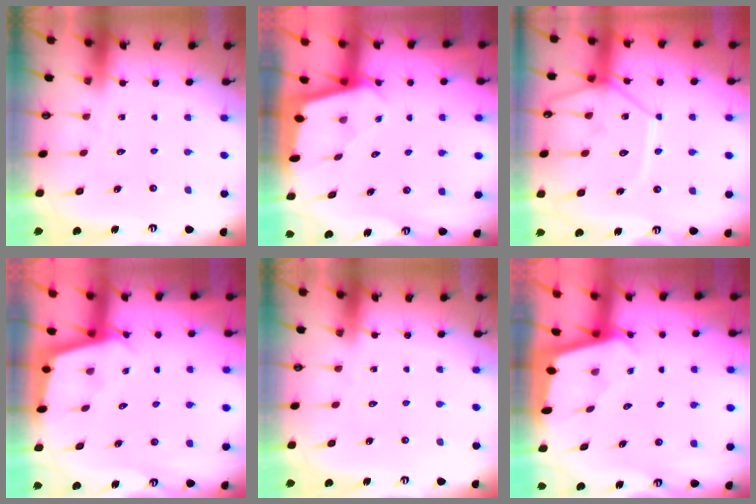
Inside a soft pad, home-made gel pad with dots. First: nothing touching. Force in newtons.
{"total": 1.7, "press": 1.6, "slide": 0.1}
{"total": 13.4, "press": 13.3, "slide": 1.5}
{"total": 2.4, "press": 2.4, "slide": 0.1}
{"total": 0.0}
{"total": 1.7, "press": 1.7, "slide": 0.0}